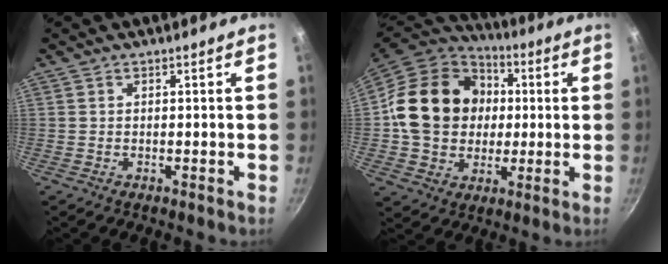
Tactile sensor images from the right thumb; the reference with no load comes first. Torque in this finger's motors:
{"motor_torque": [1.79, 3.18, 1.09, -1.22, 0.17]}